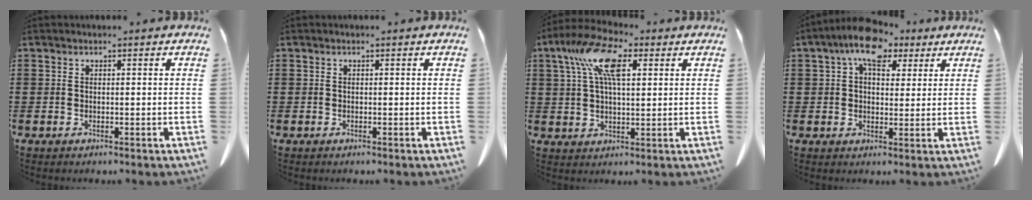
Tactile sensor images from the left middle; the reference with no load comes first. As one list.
[{"total": 0.0}, {"total": 10.5, "force": [4.4, 4.4, 8.4], "torque": [-0.185, 0.009, 0.074]}, {"total": 7.7, "force": [4.8, 4.0, 4.3], "torque": [-0.089, -0.001, 0.085]}]